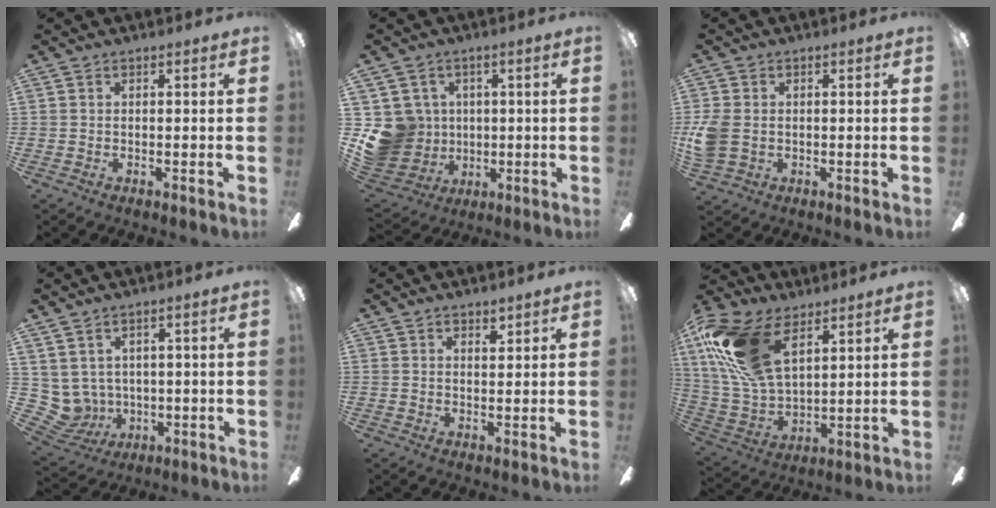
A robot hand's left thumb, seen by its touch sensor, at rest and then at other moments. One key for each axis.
{"total": 11.5, "fx": 0.4, "fy": 11.0, "fz": 3.1, "tx": -0.088, "ty": 0.006, "tz": 0.019}
{"total": 5.9, "fx": 0.1, "fy": 4.6, "fz": 3.7, "tx": -0.092, "ty": 0.004, "tz": 0.003}
{"total": 6.0, "fx": 2.6, "fy": 5.3, "fz": 0.9, "tx": -0.071, "ty": -0.025, "tz": 0.054}
{"total": 2.4, "fx": 2.1, "fy": 0.8, "fz": 0.8, "tx": -0.001, "ty": -0.011, "tz": 0.035}
{"total": 21.9, "fx": 10.2, "fy": 12.2, "fz": 15.1, "tx": -0.335, "ty": -0.023, "tz": 0.183}